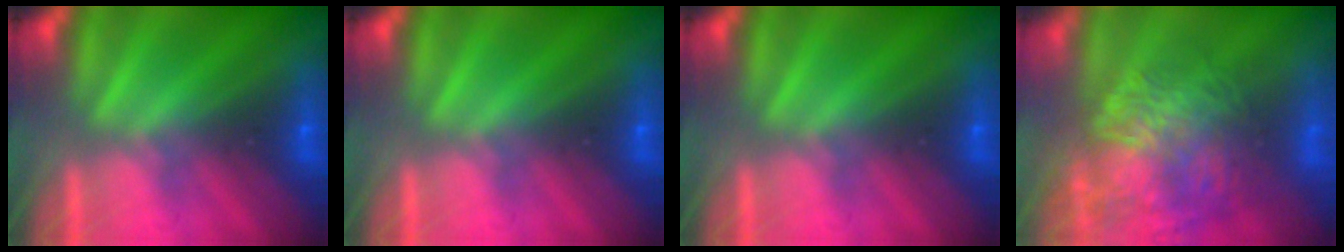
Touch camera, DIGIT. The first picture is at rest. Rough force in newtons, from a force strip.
{"total": 0.0}
{"total": 0.0}
{"total": 7.8}